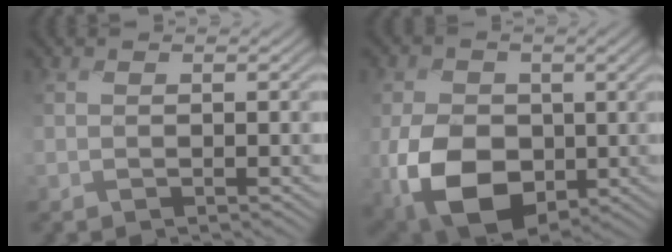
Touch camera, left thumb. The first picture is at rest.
{"total": 12.5, "force": [-2.7, 8.7, 8.6], "torque": [-0.175, -0.022, -0.056]}